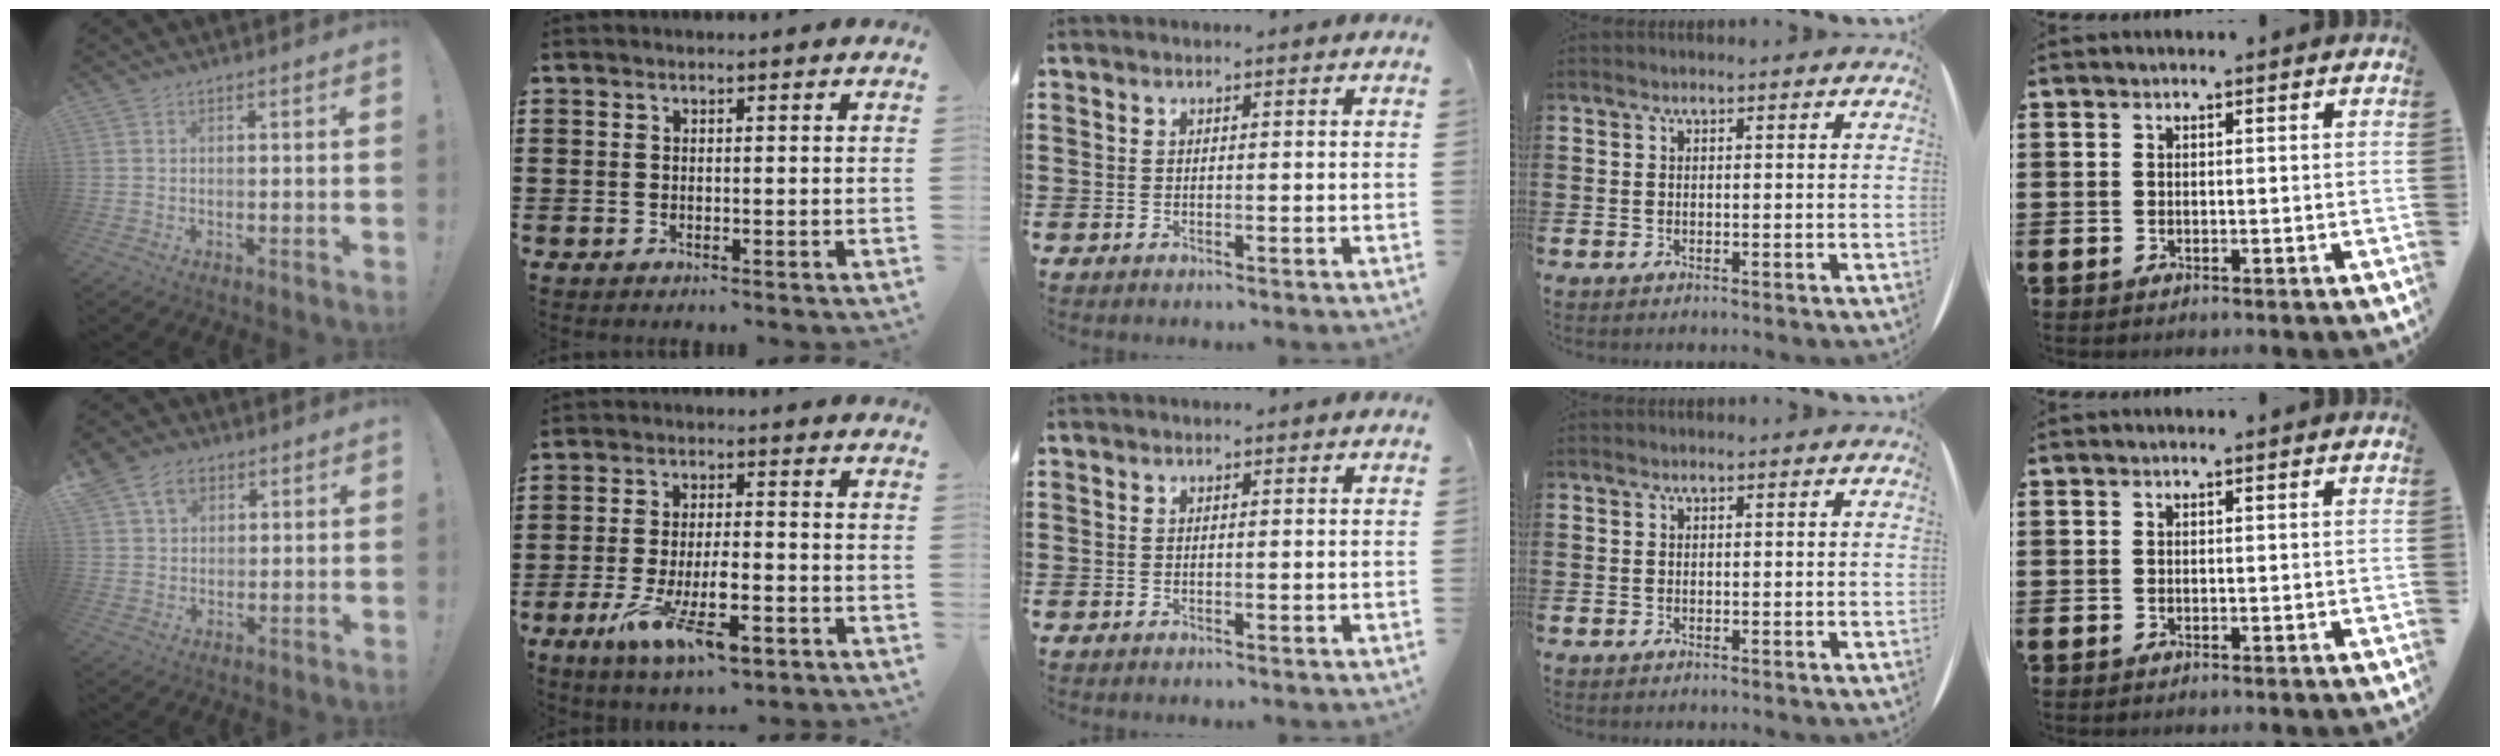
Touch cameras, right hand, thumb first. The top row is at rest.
{"thumb": {"total": 7.4, "force": [3.7, 5.4, 3.3], "torque": [-0.047, -0.011, 0.073]}, "index": {"total": 10.7, "force": [-4.9, 3.5, 8.8], "torque": [-0.175, 0.000, -0.086]}}